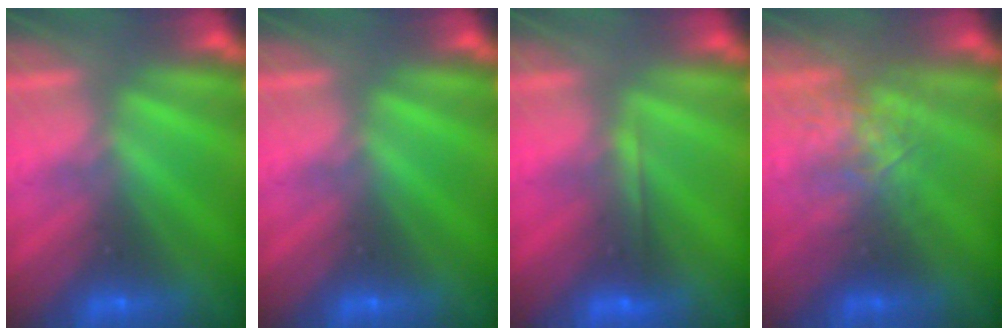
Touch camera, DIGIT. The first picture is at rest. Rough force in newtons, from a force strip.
{"total": 0.0}
{"total": 1.8}
{"total": 2.6}